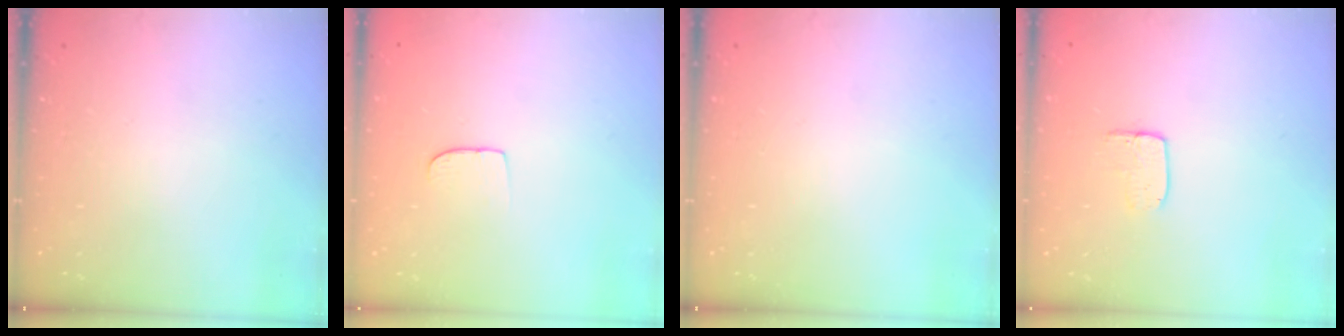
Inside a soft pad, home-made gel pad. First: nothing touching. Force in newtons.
{"total": 5.6, "press": 5.5, "slide": 0.5}
{"total": 0.0}
{"total": 6.1, "press": 6.1, "slide": 0.4}